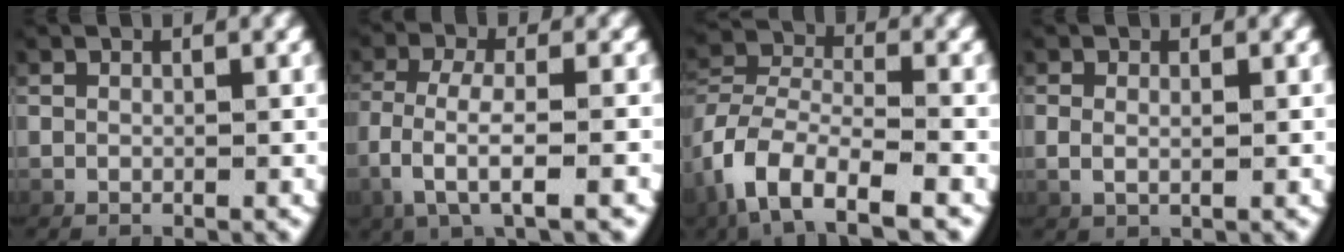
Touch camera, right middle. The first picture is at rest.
{"total": 4.7, "force": [-0.8, 1.8, 4.3], "torque": [-0.108, -0.013, -0.006]}
{"total": 5.0, "force": [-2.7, 2.4, 3.5], "torque": [-0.087, -0.016, -0.039]}
{"total": 1.1, "force": [0.2, 0.3, 1.1], "torque": [-0.031, -0.010, 0.015]}